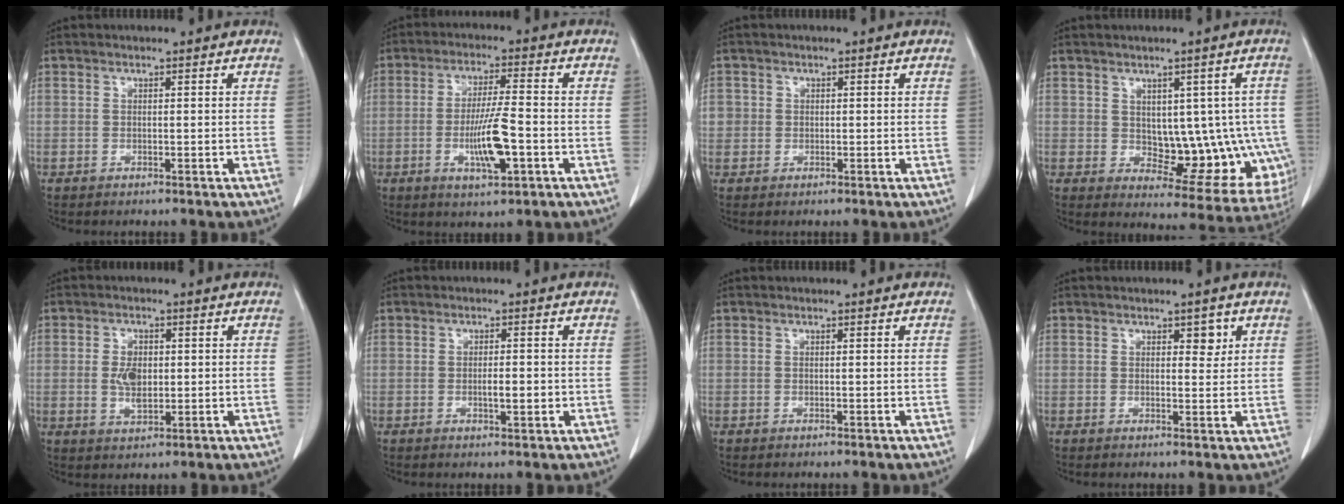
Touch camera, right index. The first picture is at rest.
{"total": 8.2, "force": [-2.4, 0.9, 7.8], "torque": [-0.143, -0.005, -0.043]}
{"total": 1.7, "force": [0.1, 1.7, 0.3], "torque": [0.003, 0.004, 0.001]}
{"total": 12.2, "force": [-0.6, 6.9, 10.0], "torque": [-0.096, 0.013, 0.011]}
{"total": 4.4, "force": [0.1, 2.5, 3.7], "torque": [-0.071, 0.001, 0.007]}
{"total": 2.4, "force": [-0.5, 0.4, 2.3], "torque": [-0.042, -0.001, -0.006]}
{"total": 0.0}
{"total": 2.1, "force": [1.0, 1.2, 1.5], "torque": [-0.012, -0.002, 0.014]}